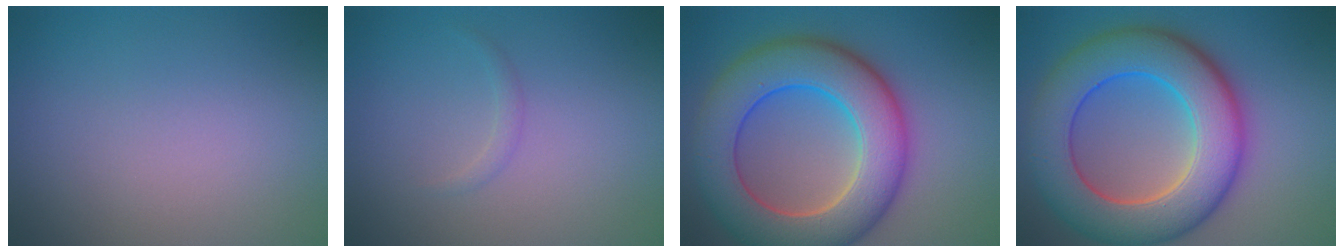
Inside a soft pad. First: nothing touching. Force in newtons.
{"total": 0.7, "press": 0.7, "slide": 0.0}
{"total": 10.6, "press": 10.6, "slide": 0.5}
{"total": 11.0, "press": 11.0, "slide": 0.4}